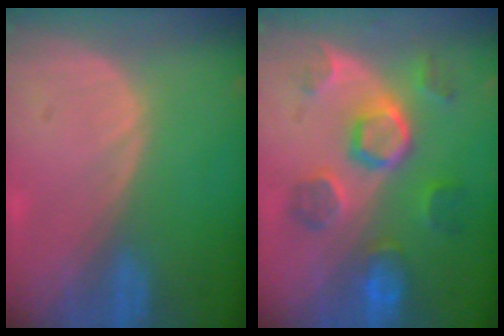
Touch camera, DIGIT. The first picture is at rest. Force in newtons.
{"total": 8.5, "press": 8.4, "slide": 0.8}